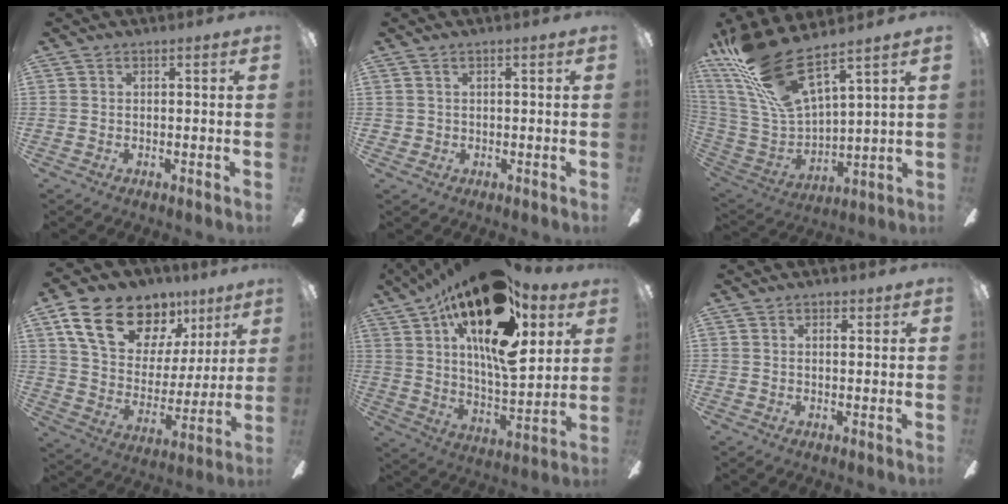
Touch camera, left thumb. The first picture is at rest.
{"total": 1.2, "force": [0.6, 1.1, 0.1], "torque": [-0.004, 0.004, 0.009]}
{"total": 20.4, "force": [14.6, 5.5, 13.0], "torque": [-0.301, -0.095, 0.256]}
{"total": 18.5, "force": [11.7, 11.2, 8.9], "torque": [-0.157, -0.058, 0.216]}
{"total": 24.5, "force": [14.1, 9.6, 17.6], "torque": [-0.297, -0.076, 0.238]}
{"total": 1.4, "force": [0.7, 0.9, 0.8], "torque": [0.000, -0.002, 0.008]}